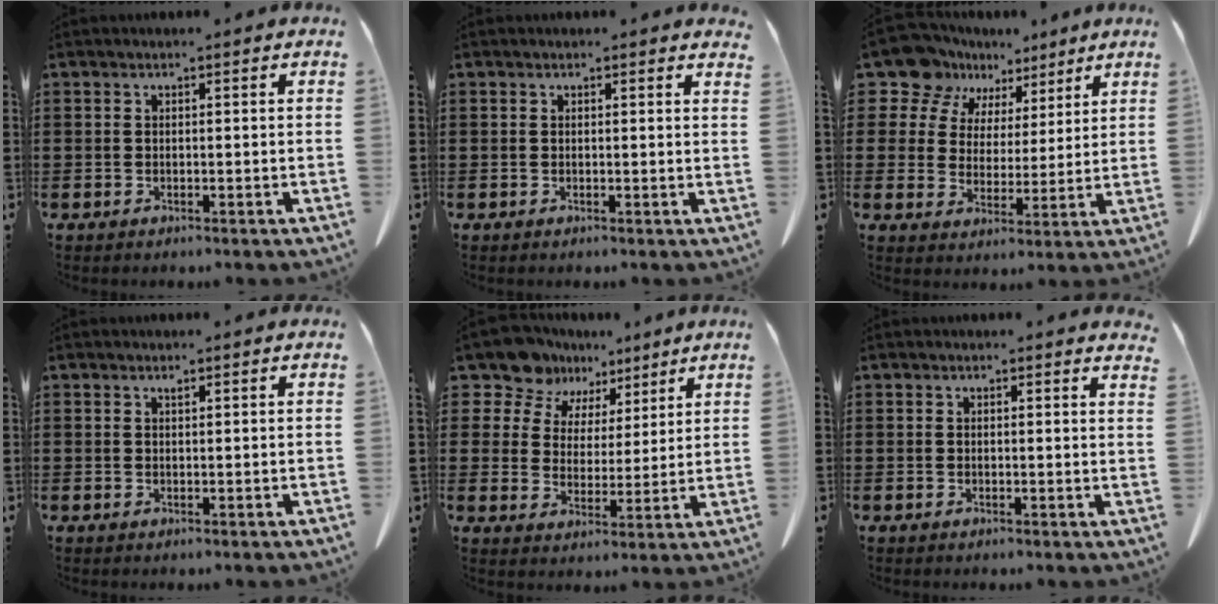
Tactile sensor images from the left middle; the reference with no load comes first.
{"total": 0.8, "force": [0.7, 0.0, 0.4], "torque": [-0.008, -0.001, 0.013]}
{"total": 10.5, "force": [8.1, 6.4, 2.3], "torque": [-0.111, -0.034, 0.154]}
{"total": 0.6, "force": [0.5, 0.1, 0.4], "torque": [-0.010, -0.001, 0.010]}
{"total": 9.8, "force": [8.2, 5.1, 1.5], "torque": [-0.077, -0.035, 0.158]}
{"total": 1.1, "force": [1.1, -0.1, 0.4], "torque": [-0.009, -0.001, 0.020]}